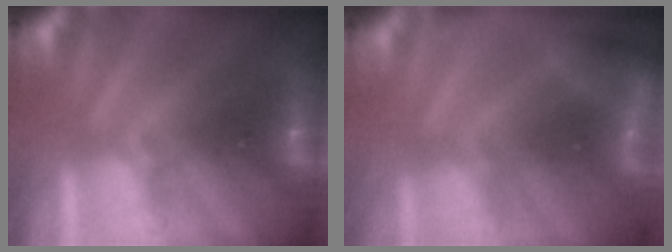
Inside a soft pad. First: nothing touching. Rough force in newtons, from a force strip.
{"total": 4.9}